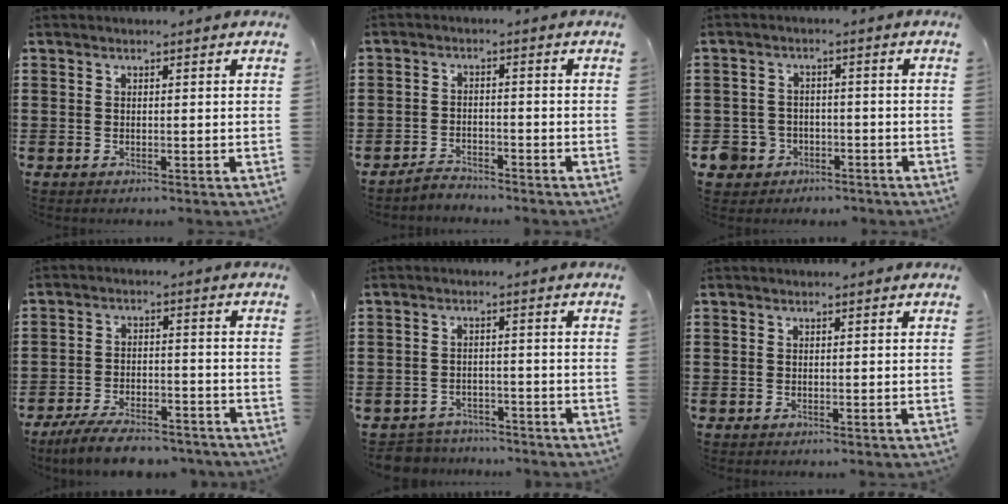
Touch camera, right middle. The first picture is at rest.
{"total": 2.7, "force": [-2.7, 0.4, -0.1], "torque": [-0.006, 0.002, -0.057]}
{"total": 4.2, "force": [-2.7, 3.2, 0.5], "torque": [-0.032, 0.003, -0.060]}
{"total": 6.8, "force": [-6.0, 1.2, 2.9], "torque": [-0.060, 0.001, -0.116]}
{"total": 2.7, "force": [-2.7, 0.5, -0.2], "torque": [-0.005, -0.002, -0.060]}
{"total": 0.0}